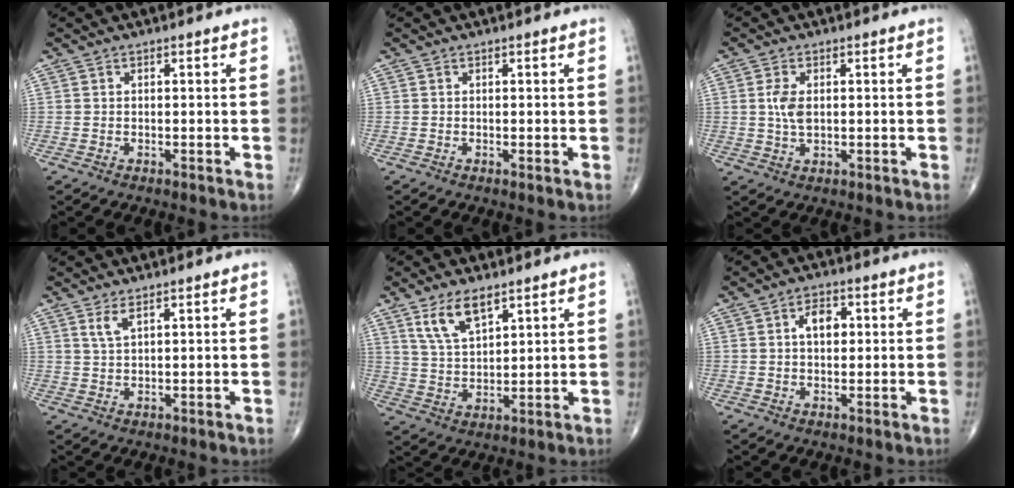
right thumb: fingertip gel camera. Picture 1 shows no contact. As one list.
[{"total": 0.0}, {"total": 4.1, "force": [0.6, 2.2, 3.4], "torque": [-0.073, -0.002, 0.014]}, {"total": 2.6, "force": [1.6, 0.8, 1.9], "torque": [-0.043, -0.006, 0.038]}, {"total": 8.2, "force": [5.0, 3.5, 5.5], "torque": [-0.095, -0.026, 0.103]}, {"total": 4.9, "force": [1.1, 3.0, 3.7], "torque": [-0.050, 0.003, 0.016]}]